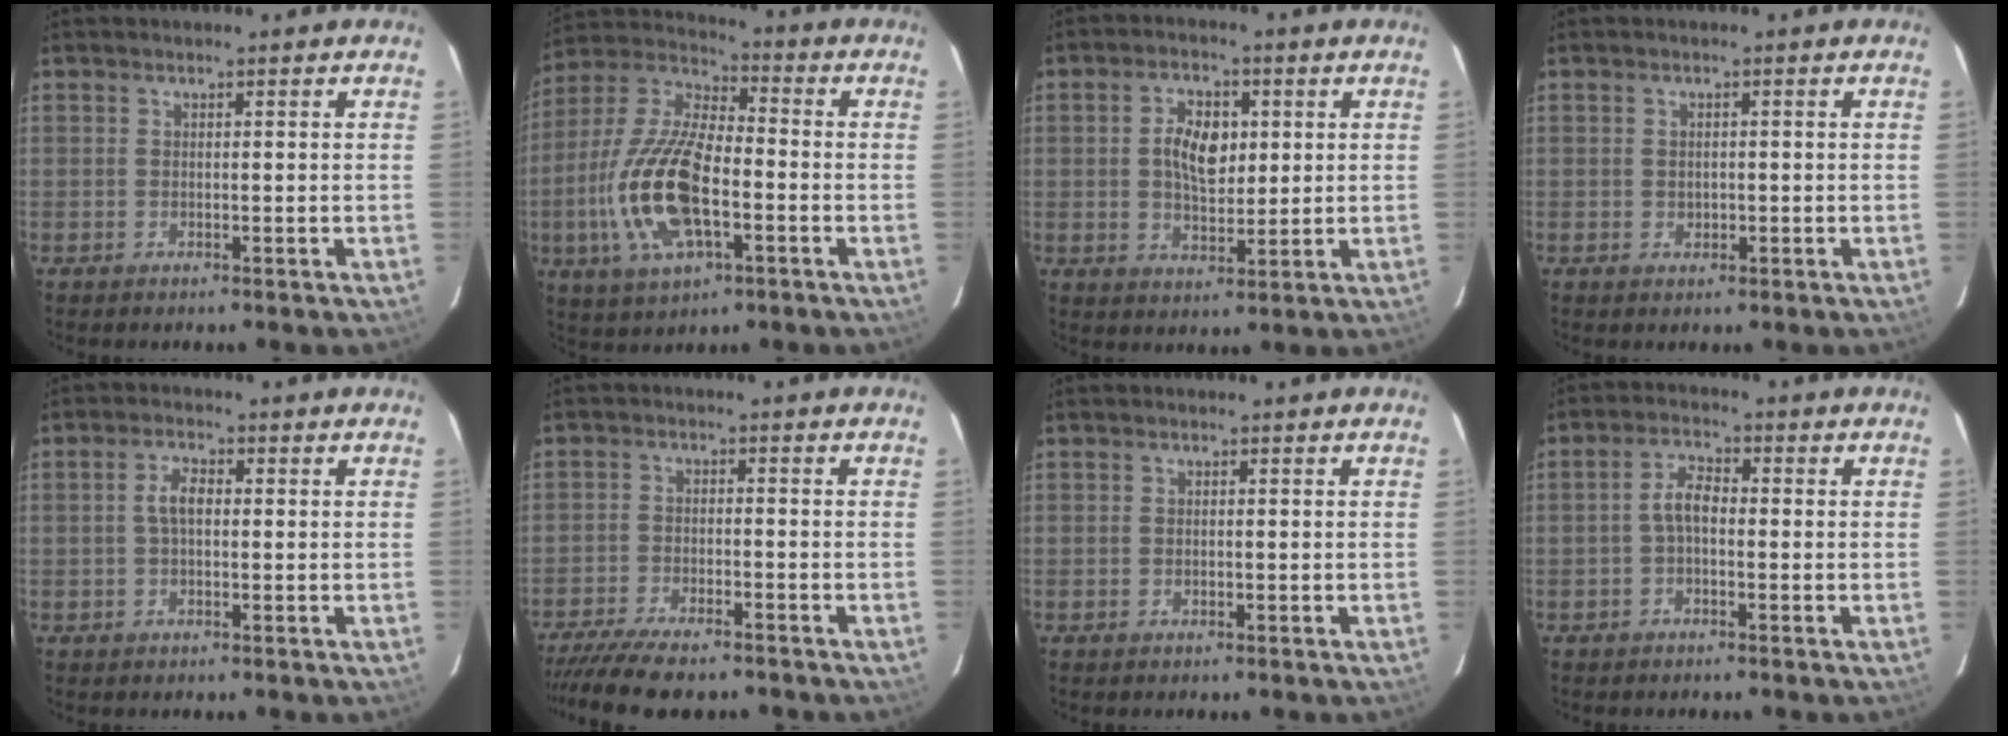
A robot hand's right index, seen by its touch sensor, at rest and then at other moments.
{"total": 18.5, "force": [-4.7, 7.8, 16.1], "torque": [-0.347, -0.007, -0.089]}
{"total": 7.6, "force": [1.3, 4.4, 6.1], "torque": [-0.110, 0.011, 0.025]}
{"total": 1.3, "force": [-0.1, 1.2, 0.5], "torque": [-0.005, 0.001, 0.000]}
{"total": 3.4, "force": [0.2, 1.7, 3.0], "torque": [-0.061, 0.009, 0.006]}
{"total": 12.5, "force": [-10.6, 2.8, 5.9], "torque": [-0.135, -0.032, -0.177]}
{"total": 0.5, "force": [-0.1, 0.5, 0.2], "torque": [-0.003, 0.000, -0.001]}
{"total": 3.7, "force": [-0.6, 1.8, 3.1], "torque": [-0.065, 0.014, -0.011]}